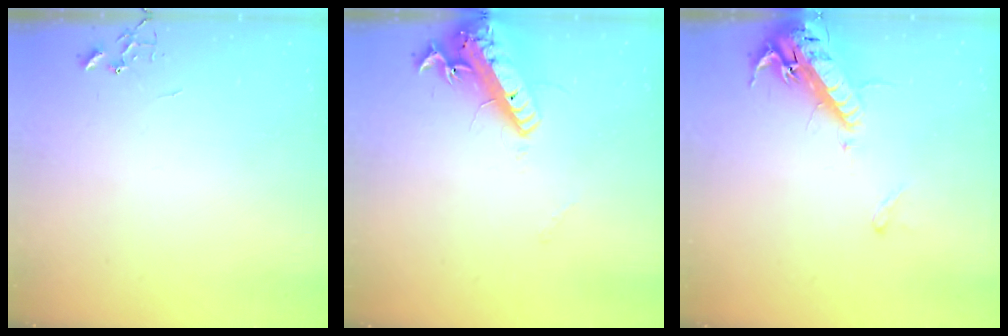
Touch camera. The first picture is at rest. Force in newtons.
{"total": 18.1, "press": 17.7, "slide": 3.6}
{"total": 17.4, "press": 16.9, "slide": 4.1}